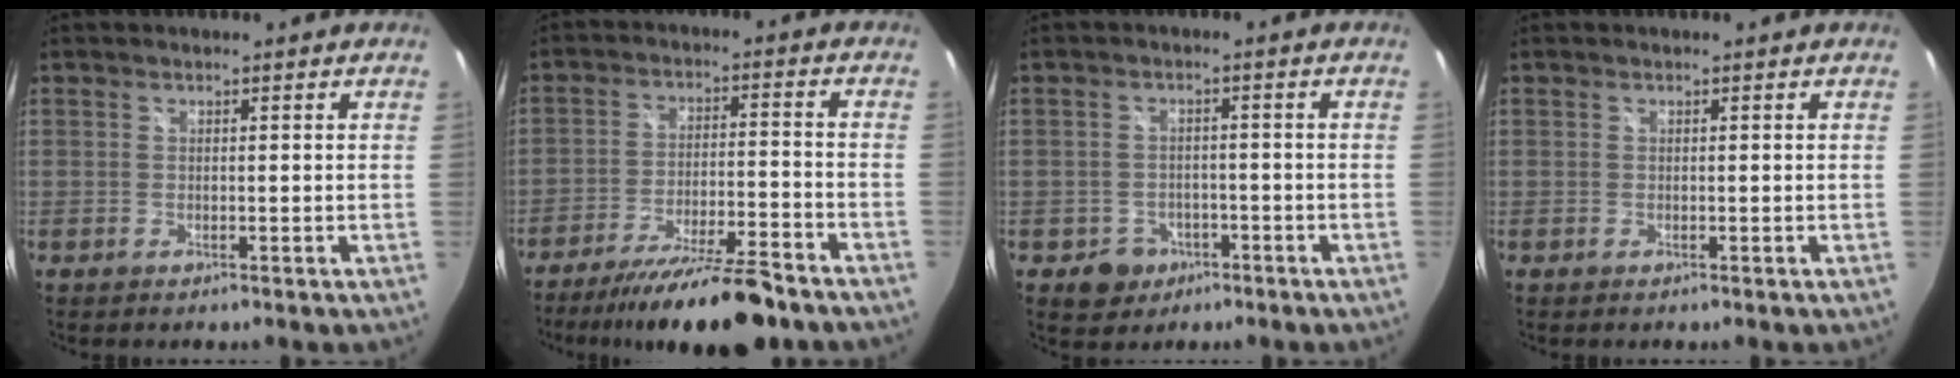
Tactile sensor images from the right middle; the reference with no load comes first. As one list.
[{"total": 15.7, "force": [-13.2, 2.0, 8.3], "torque": [-0.160, -0.023, -0.205]}, {"total": 4.9, "force": [-2.5, 4.2, 0.7], "torque": [-0.029, 0.009, -0.026]}, {"total": 0.0}]